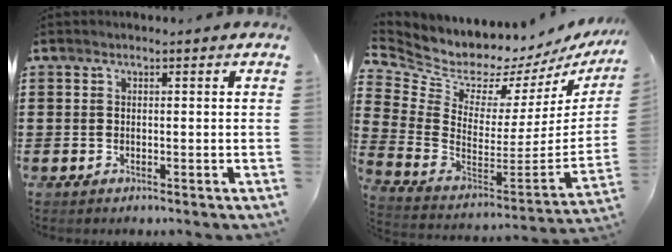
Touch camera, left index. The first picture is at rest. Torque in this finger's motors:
{"motor_torque": [1.73, -0.41, 0.06, -0.03]}